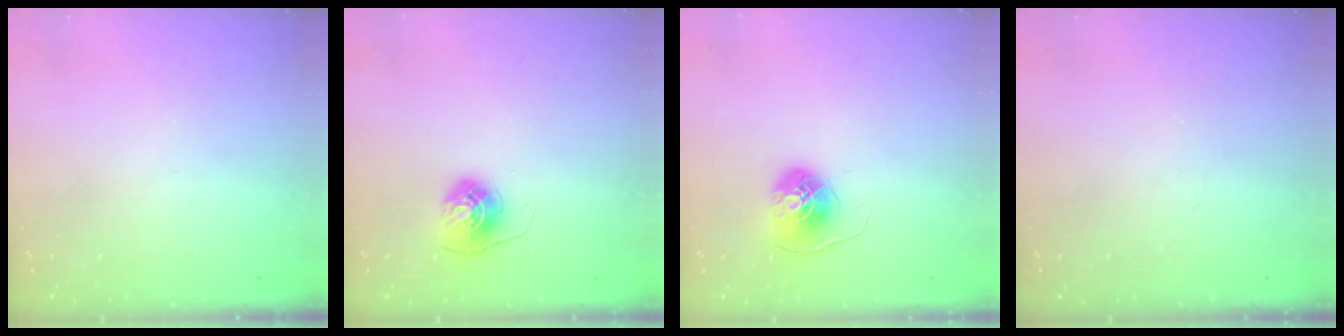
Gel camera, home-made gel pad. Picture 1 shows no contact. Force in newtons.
{"total": 6.9, "press": 6.9, "slide": 0.5}
{"total": 7.5, "press": 7.5, "slide": 0.1}
{"total": 0.0}